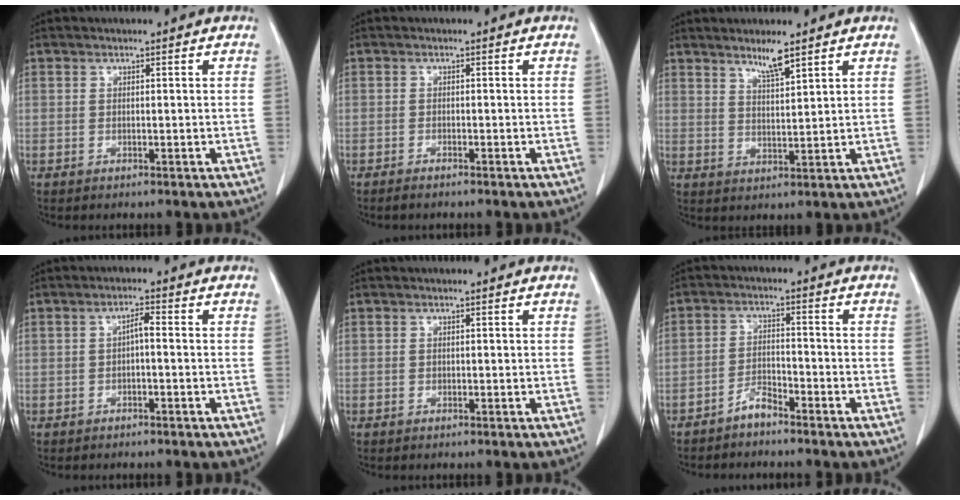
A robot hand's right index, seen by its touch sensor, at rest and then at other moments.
{"total": 1.1, "force": [-1.0, 0.1, 0.4], "torque": [-0.012, -0.002, -0.016]}
{"total": 4.0, "force": [3.1, 0.0, 2.4], "torque": [-0.047, -0.006, 0.059]}
{"total": 2.0, "force": [-0.2, 0.5, 2.0], "torque": [-0.033, 0.006, -0.004]}
{"total": 0.0}
{"total": 3.0, "force": [-2.7, 0.8, 1.1], "torque": [-0.019, 0.001, -0.050]}